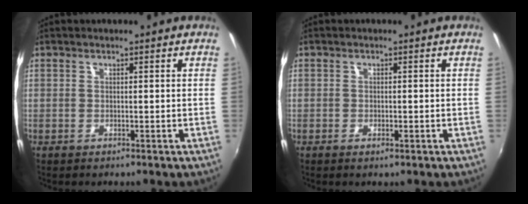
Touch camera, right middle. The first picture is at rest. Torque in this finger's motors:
{"motor_torque": [-0.45, -0.14, 0.03, -0.01]}